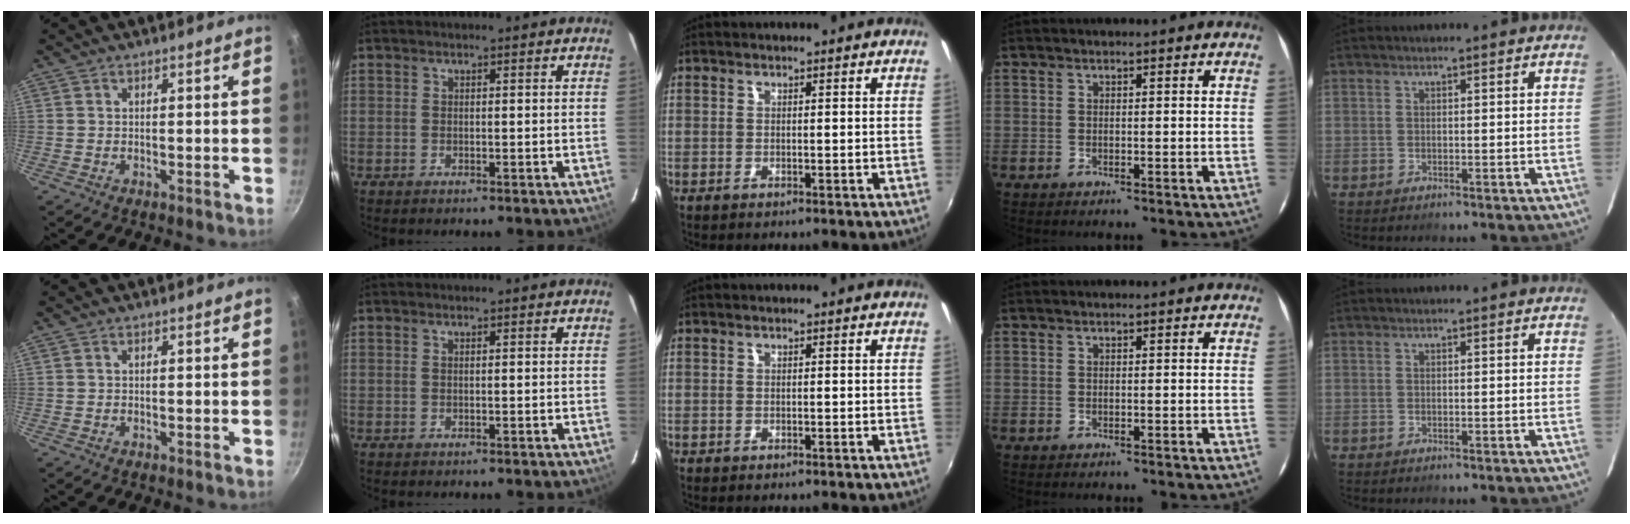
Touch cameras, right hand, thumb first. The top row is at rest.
{}